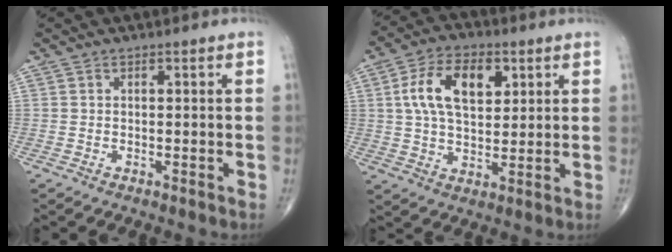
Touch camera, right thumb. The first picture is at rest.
{"total": 12.4, "force": [3.6, 7.1, 9.6], "torque": [-0.154, 0.000, 0.060]}